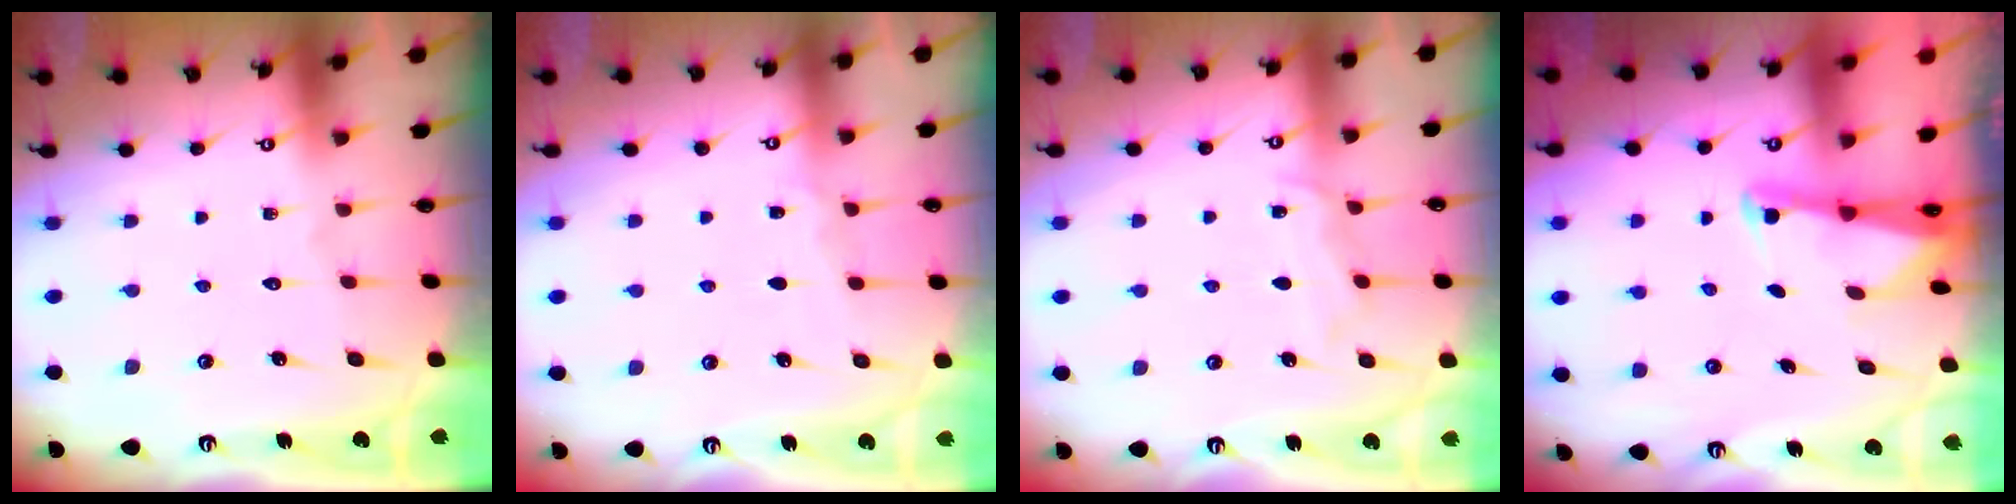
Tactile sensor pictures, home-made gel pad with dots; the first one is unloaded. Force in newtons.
{"total": 2.8, "press": 2.8, "slide": 0.4}
{"total": 5.6, "press": 5.6, "slide": 0.2}
{"total": 1.8, "press": 1.7, "slide": 0.3}